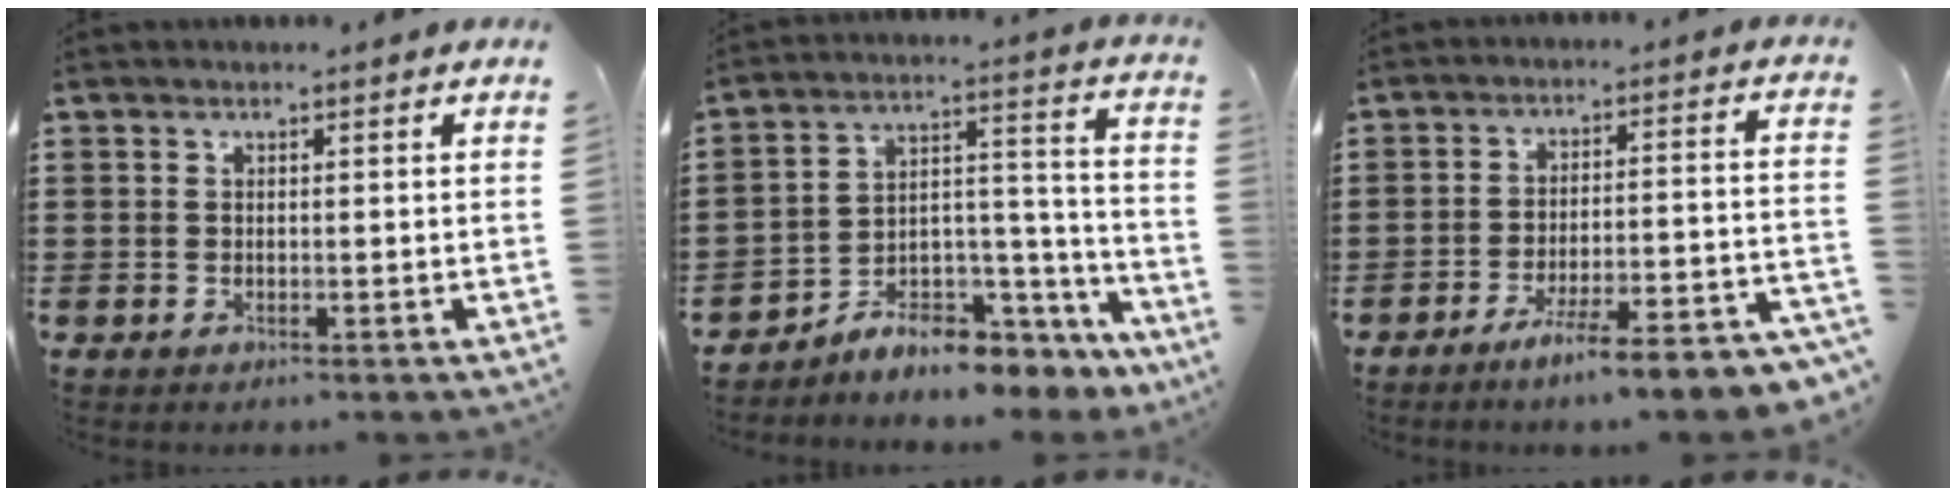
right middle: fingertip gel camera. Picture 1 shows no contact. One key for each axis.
{"total": 6.6, "fx": -6.2, "fy": 1.8, "fz": 1.2, "tx": -0.016, "ty": 0.004, "tz": -0.114}
{"total": 7.6, "fx": -6.6, "fy": -0.2, "fz": 3.9, "tx": -0.056, "ty": -0.007, "tz": -0.120}